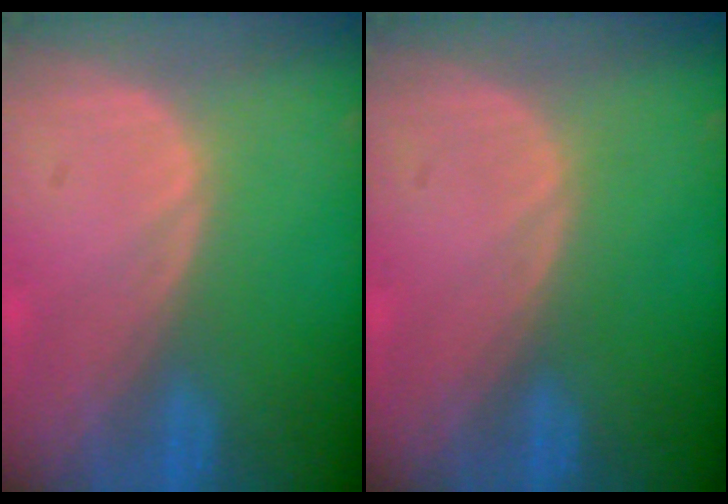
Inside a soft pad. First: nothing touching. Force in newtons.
{"total": 0.0}